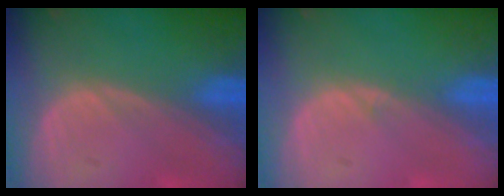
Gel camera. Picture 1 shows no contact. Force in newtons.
{"total": 0.6, "press": 0.2, "slide": 0.5}